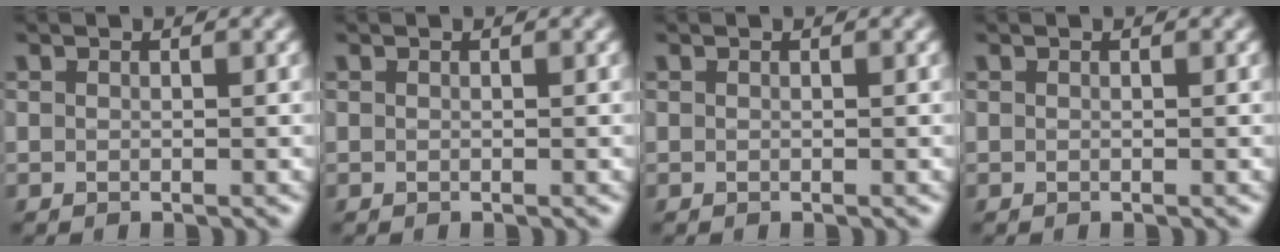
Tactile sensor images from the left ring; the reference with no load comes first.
{"total": 0.0}
{"total": 0.0}
{"total": 0.0}